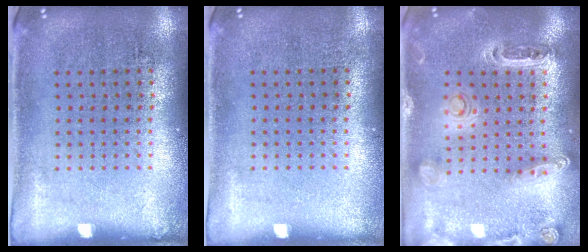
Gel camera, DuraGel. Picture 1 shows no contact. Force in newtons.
{"total": 0.0}
{"total": 1.3, "press": 1.3, "slide": 0.3}